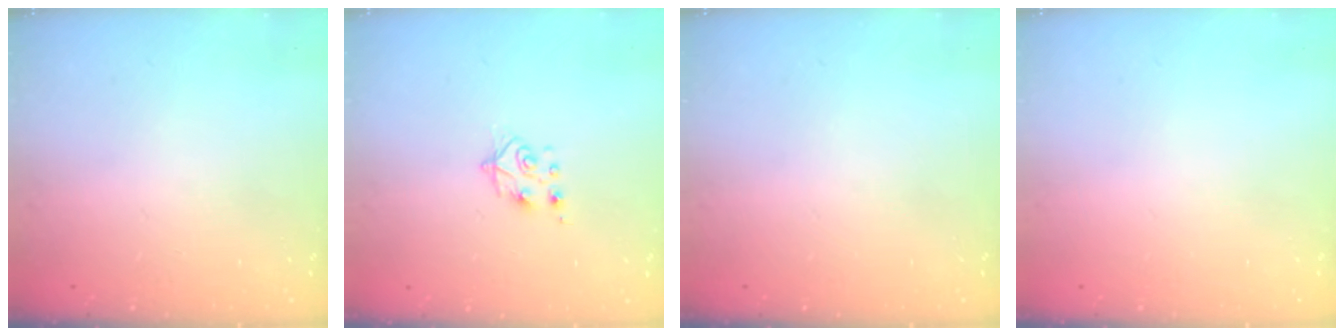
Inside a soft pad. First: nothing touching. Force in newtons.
{"total": 7.6, "press": 7.5, "slide": 0.7}
{"total": 0.0}
{"total": 0.0}